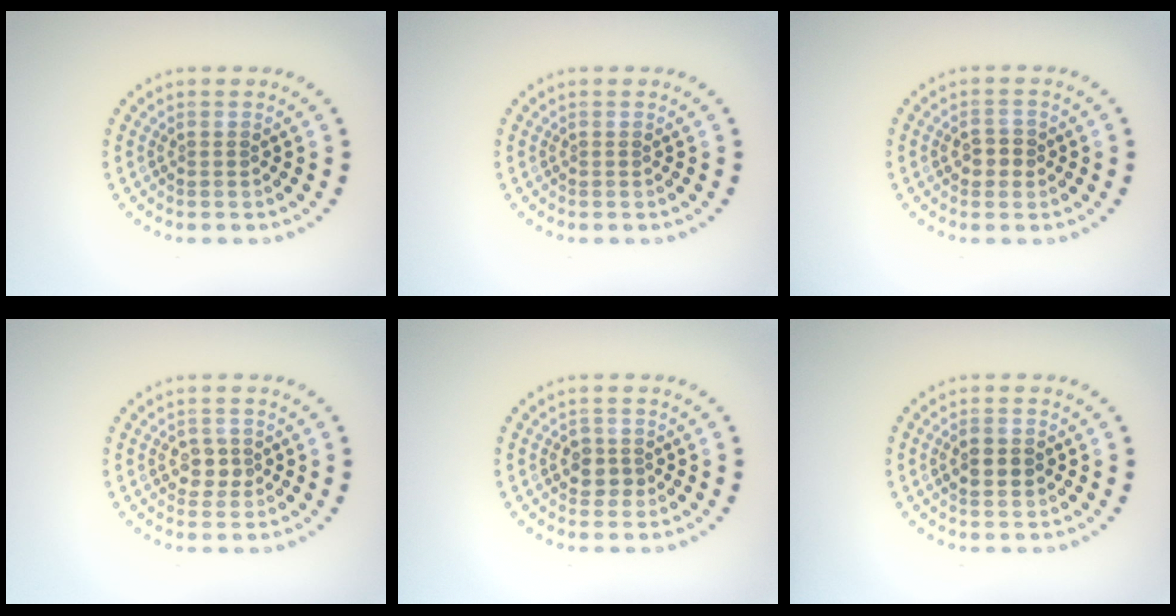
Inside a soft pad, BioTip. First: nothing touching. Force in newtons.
{"total": 0.0}
{"total": 1.7, "press": 1.7, "slide": 0.1}
{"total": 2.0, "press": 1.9, "slide": 0.6}
{"total": 1.8, "press": 1.6, "slide": 0.6}
{"total": 2.1, "press": 2.1, "slide": 0.1}